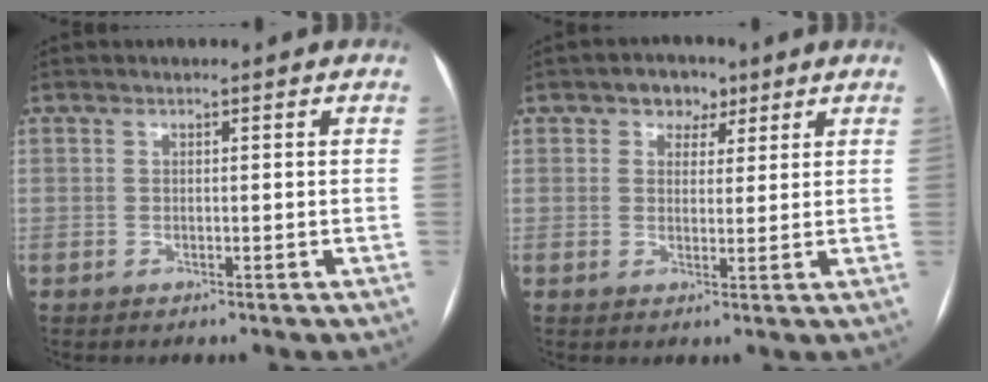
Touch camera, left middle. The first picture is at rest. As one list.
[{"total": 3.9, "force": [2.2, 2.8, 1.5], "torque": [-0.016, 0.010, 0.031]}]